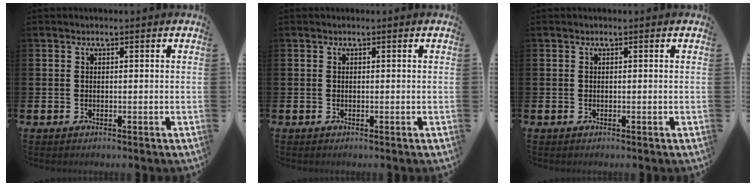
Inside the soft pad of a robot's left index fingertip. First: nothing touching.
{"total": 0.0}
{"total": 0.0}